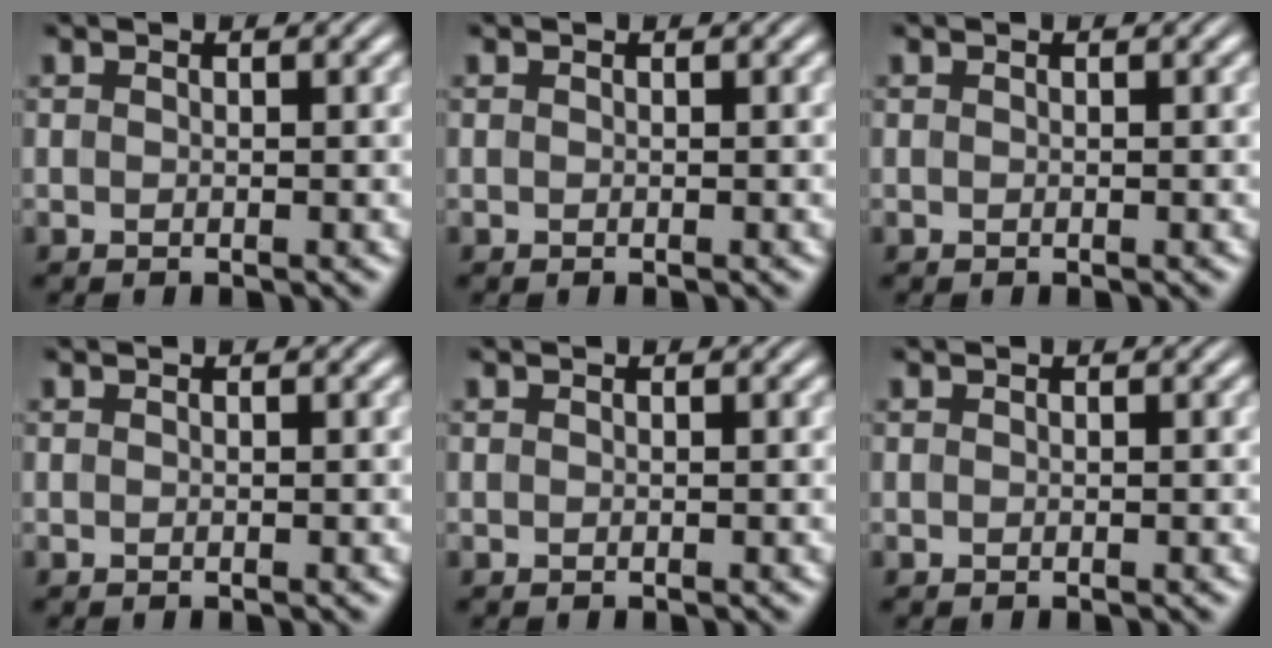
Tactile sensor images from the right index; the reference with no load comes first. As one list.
[{"total": 0.0}, {"total": 0.0}, {"total": 0.0}, {"total": 0.0}, {"total": 0.0}]